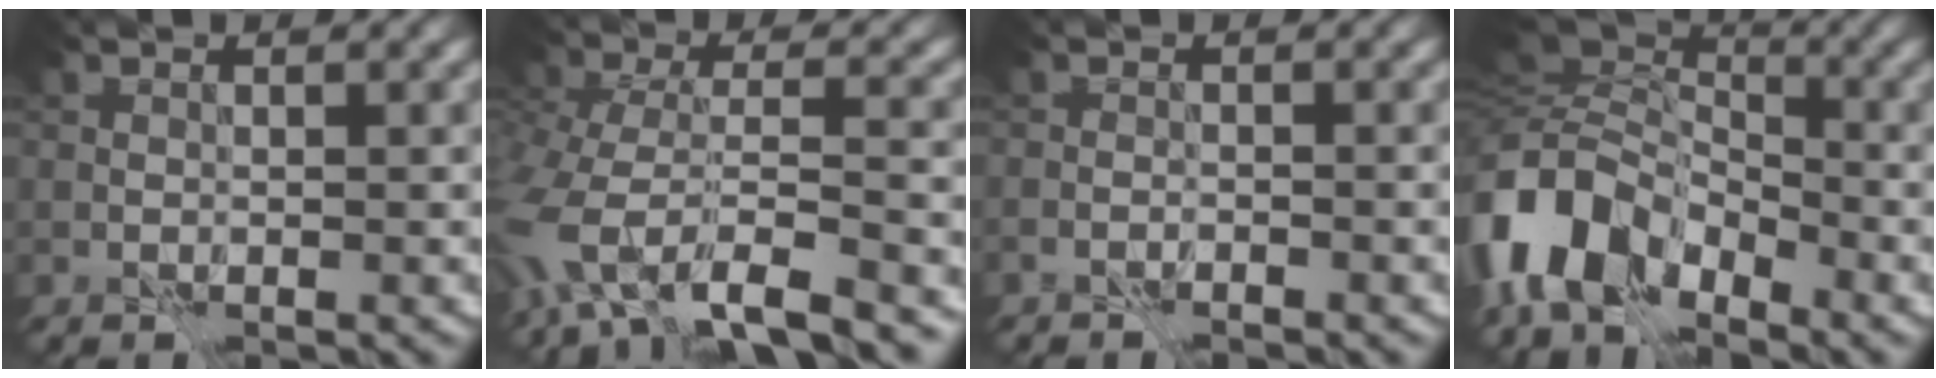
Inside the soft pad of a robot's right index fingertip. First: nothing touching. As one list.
[{"total": 12.3, "force": [-8.7, 5.5, 6.8], "torque": [-0.140, -0.012, -0.123]}, {"total": 1.0, "force": [-0.9, 0.1, 0.1], "torque": [-0.004, -0.002, -0.022]}, {"total": 10.4, "force": [-5.0, 6.5, 6.4], "torque": [-0.136, -0.011, -0.101]}]